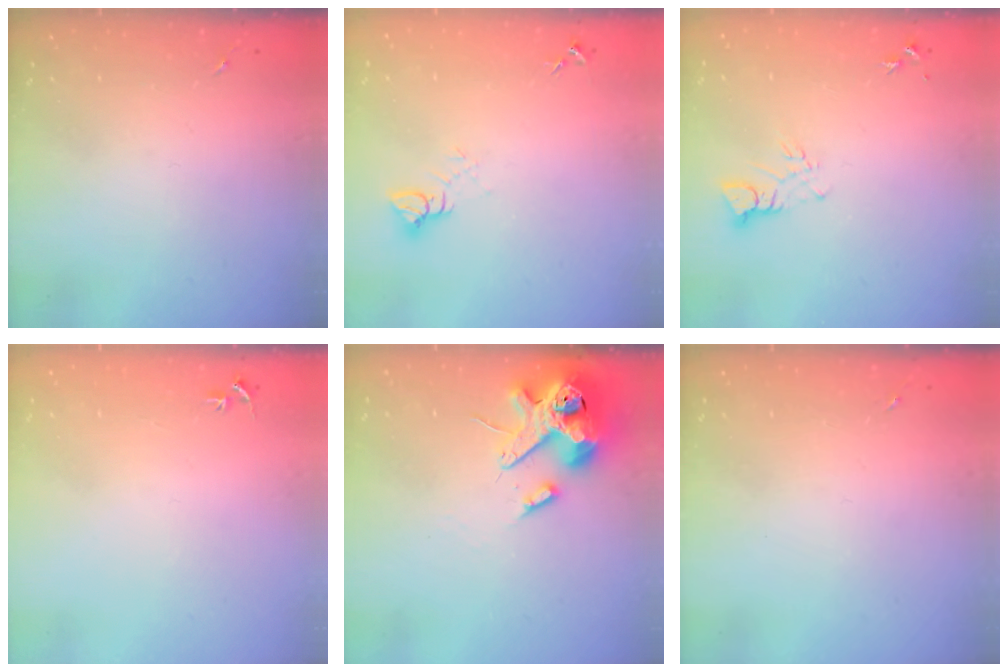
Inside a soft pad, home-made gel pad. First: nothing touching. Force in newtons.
{"total": 5.0, "press": 5.0, "slide": 0.4}
{"total": 4.0, "press": 4.0, "slide": 0.4}
{"total": 3.1, "press": 3.1, "slide": 0.3}
{"total": 14.2, "press": 14.0, "slide": 2.3}
{"total": 0.0}